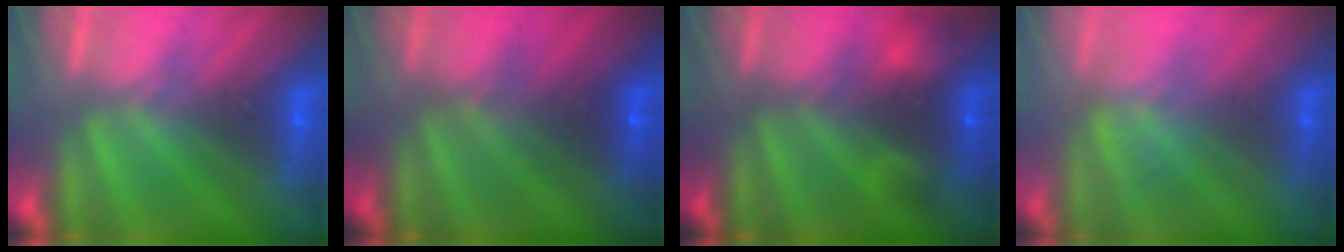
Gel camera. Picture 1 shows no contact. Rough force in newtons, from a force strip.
{"total": 2.0}
{"total": 2.3}
{"total": 2.4}